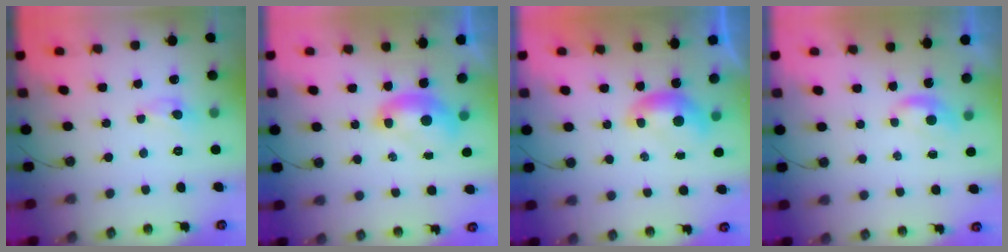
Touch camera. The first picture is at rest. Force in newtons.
{"total": 1.8, "press": 1.8, "slide": 0.3}
{"total": 0.0}
{"total": 0.9, "press": 0.8, "slide": 0.4}